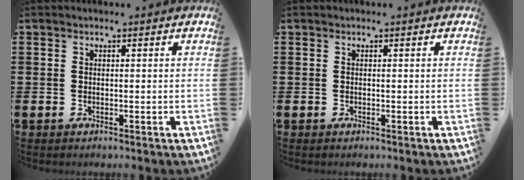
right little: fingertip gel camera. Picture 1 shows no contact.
{"total": 0.0}